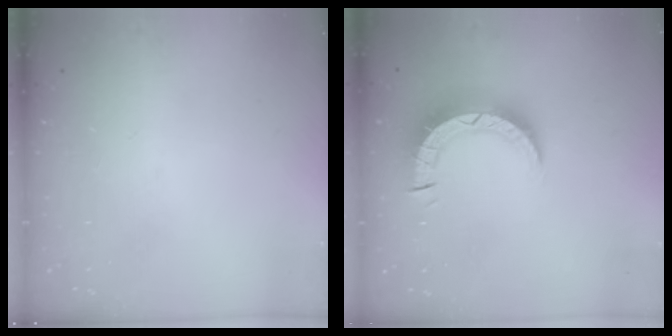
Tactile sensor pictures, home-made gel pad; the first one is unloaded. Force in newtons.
{"total": 8.6, "press": 8.5, "slide": 0.9}